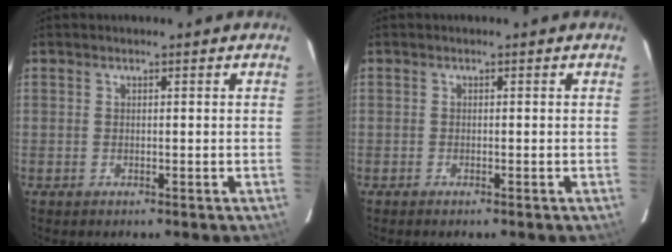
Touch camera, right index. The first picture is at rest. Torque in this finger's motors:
{"motor_torque": [0.03, 0.05, 0.05, 0.01]}